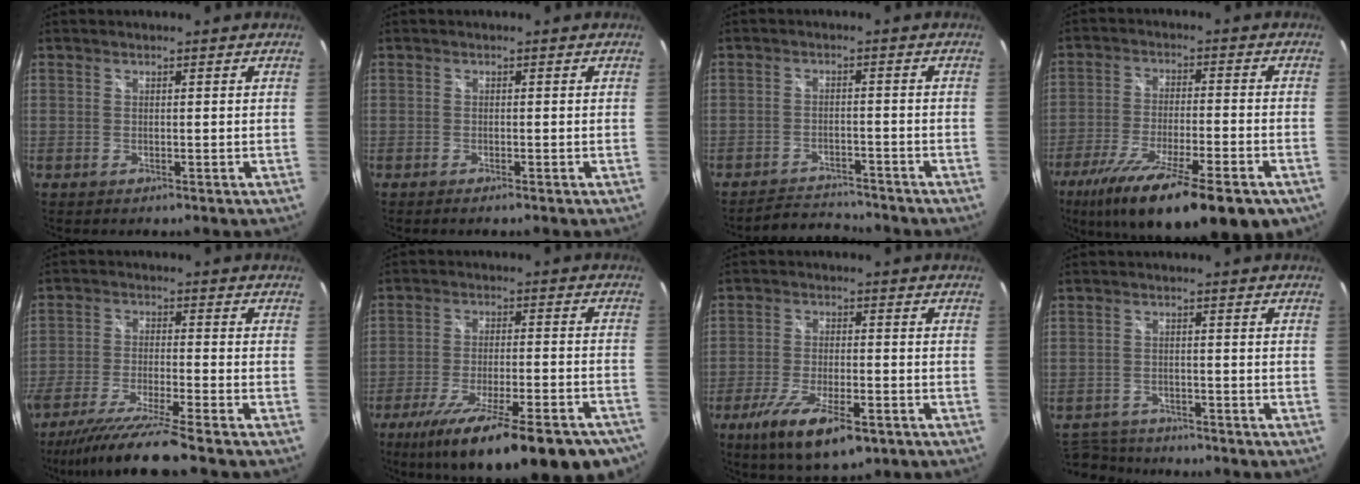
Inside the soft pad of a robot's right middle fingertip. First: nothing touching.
{"total": 0.9, "force": [-0.8, -0.1, 0.5], "torque": [-0.009, -0.002, -0.015]}
{"total": 6.4, "force": [-6.2, 1.0, 0.7], "torque": [-0.032, 0.005, -0.099]}
{"total": 21.1, "force": [-13.7, 5.0, 15.2], "torque": [-0.270, -0.060, -0.218]}
{"total": 12.7, "force": [-10.7, -1.2, 6.8], "torque": [-0.148, -0.033, -0.190]}
{"total": 26.2, "force": [-19.4, 6.3, 16.4], "torque": [-0.268, -0.062, -0.272]}
{"total": 12.5, "force": [-7.2, 3.8, 9.5], "torque": [-0.200, -0.041, -0.126]}
{"total": 8.6, "force": [-7.8, 3.2, 2.0], "torque": [-0.067, 0.001, -0.130]}